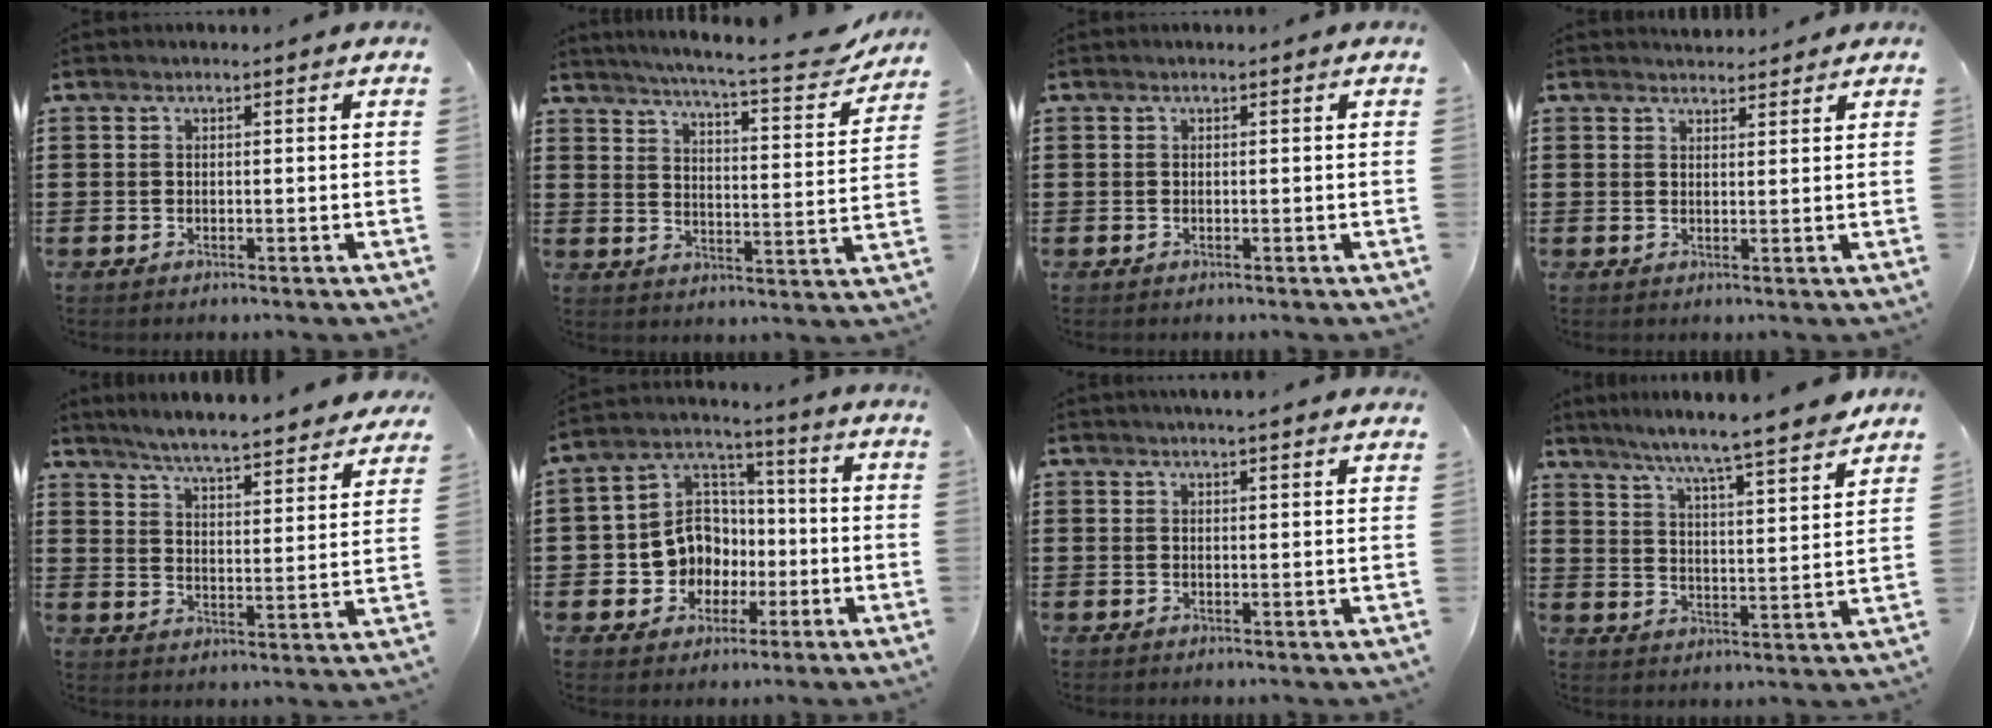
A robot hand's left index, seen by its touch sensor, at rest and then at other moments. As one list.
[{"total": 6.6, "force": [5.9, -0.2, 3.0], "torque": [-0.069, -0.045, 0.094]}, {"total": 0.0}, {"total": 2.2, "force": [2.0, 0.7, -0.1], "torque": [0.006, -0.002, 0.038]}, {"total": 5.2, "force": [5.0, -0.7, 1.4], "torque": [-0.053, -0.042, 0.082]}, {"total": 9.1, "force": [-1.5, 8.5, 2.9], "torque": [-0.099, 0.007, -0.025]}, {"total": 2.1, "force": [1.9, -0.1, 0.9], "torque": [-0.021, 0.002, 0.036]}, {"total": 6.5, "force": [5.9, -0.7, 2.5], "torque": [-0.076, -0.043, 0.094]}]